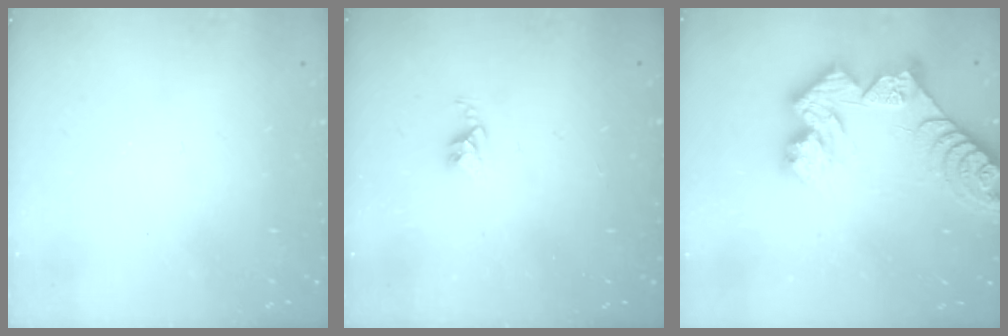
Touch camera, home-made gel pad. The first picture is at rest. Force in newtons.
{"total": 2.8, "press": 2.7, "slide": 0.4}
{"total": 15.1, "press": 15.0, "slide": 1.4}